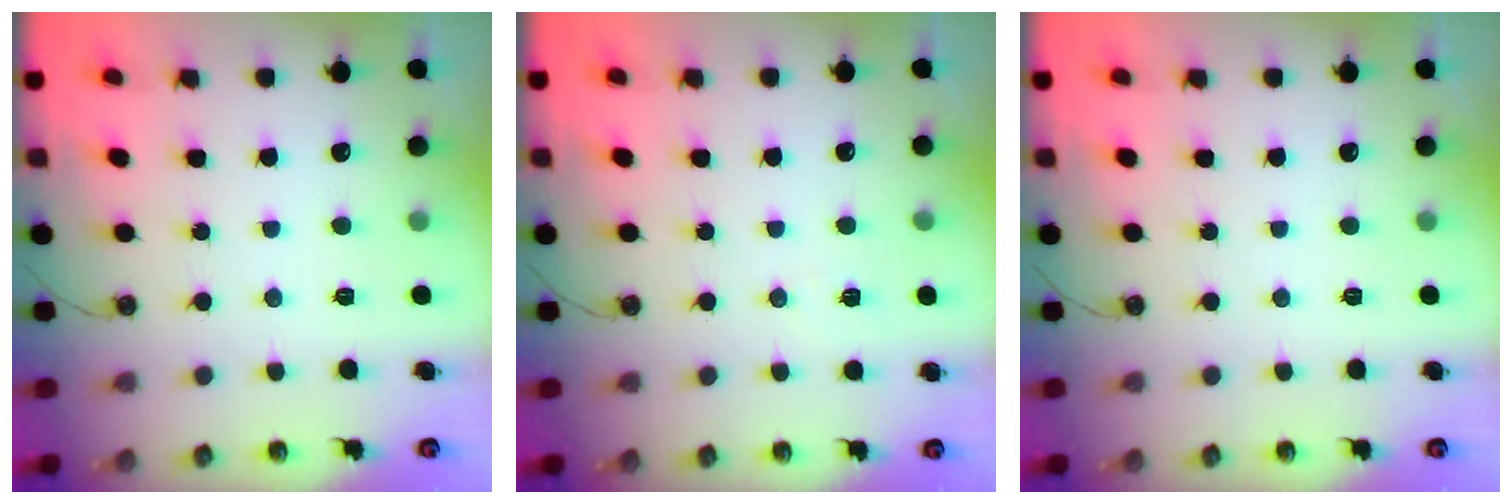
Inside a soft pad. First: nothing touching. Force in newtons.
{"total": 3.9, "press": 3.7, "slide": 1.0}
{"total": 0.0}